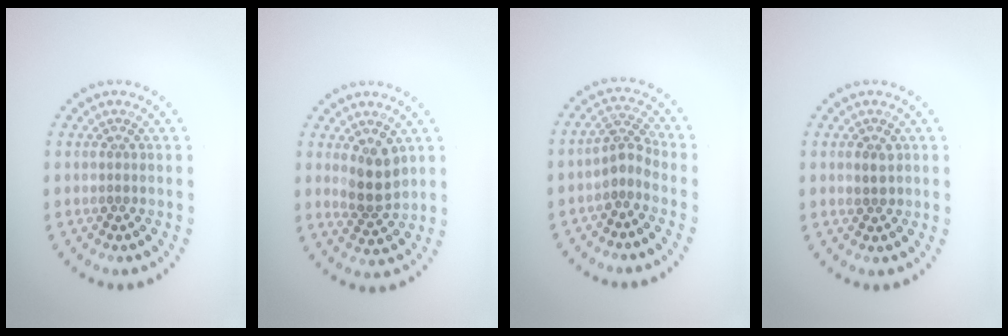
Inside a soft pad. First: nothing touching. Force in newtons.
{"total": 3.6, "press": 3.3, "slide": 1.3}
{"total": 2.2, "press": 1.6, "slide": 1.5}
{"total": 1.2, "press": 1.2, "slide": 0.1}